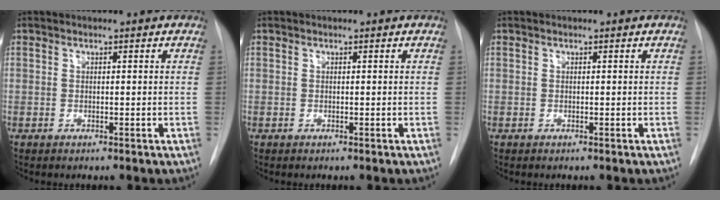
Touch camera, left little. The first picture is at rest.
{"total": 0.0}
{"total": 0.0}